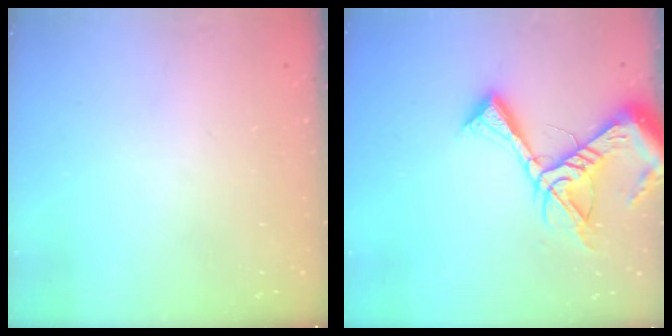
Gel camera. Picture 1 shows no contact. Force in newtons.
{"total": 16.0, "press": 15.9, "slide": 1.6}